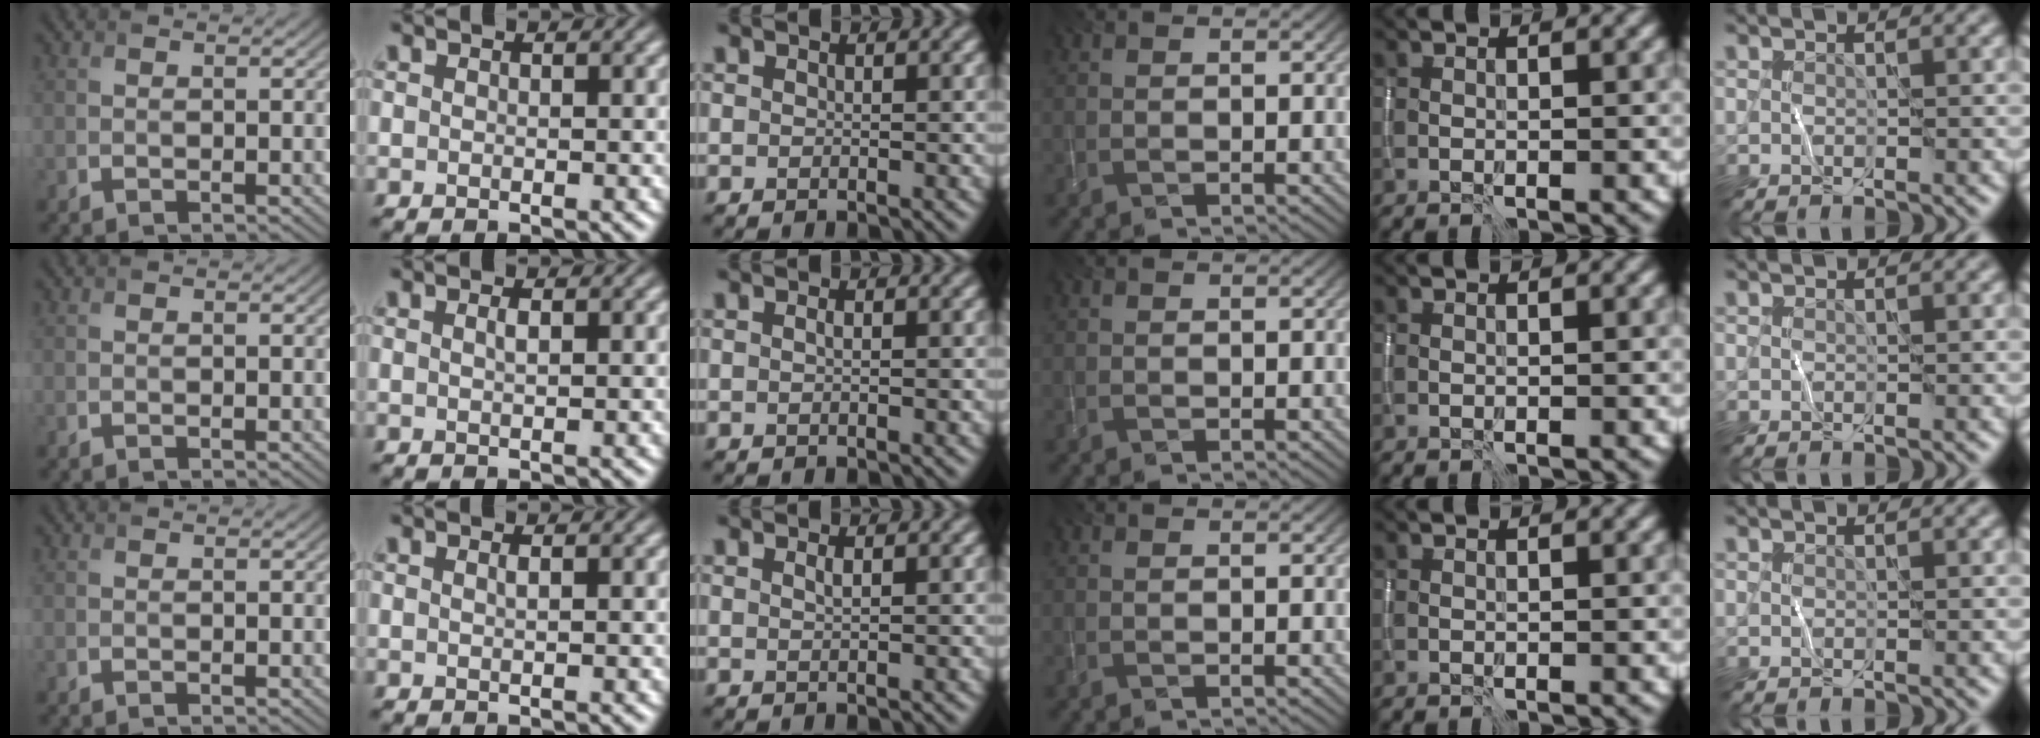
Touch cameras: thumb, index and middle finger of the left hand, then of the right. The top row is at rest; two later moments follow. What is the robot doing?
{"motion": "wipe", "object": "whiteboard"}